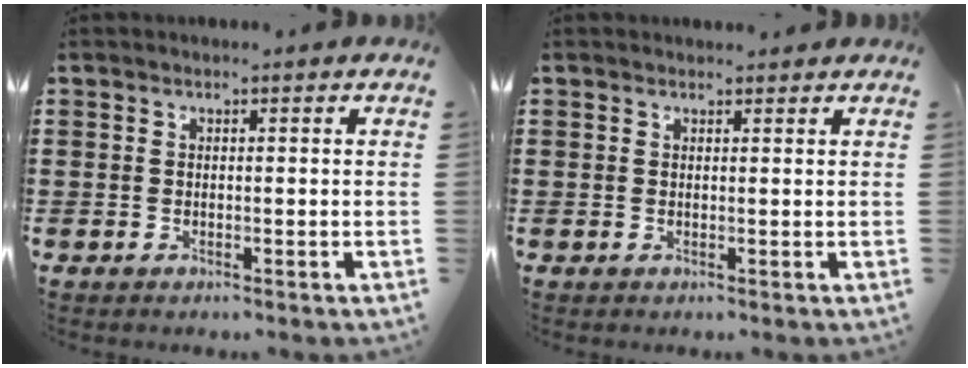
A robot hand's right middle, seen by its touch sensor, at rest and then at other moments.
{"total": 0.9, "force": [0.9, 0.0, 0.0], "torque": [-0.001, 0.000, 0.017]}